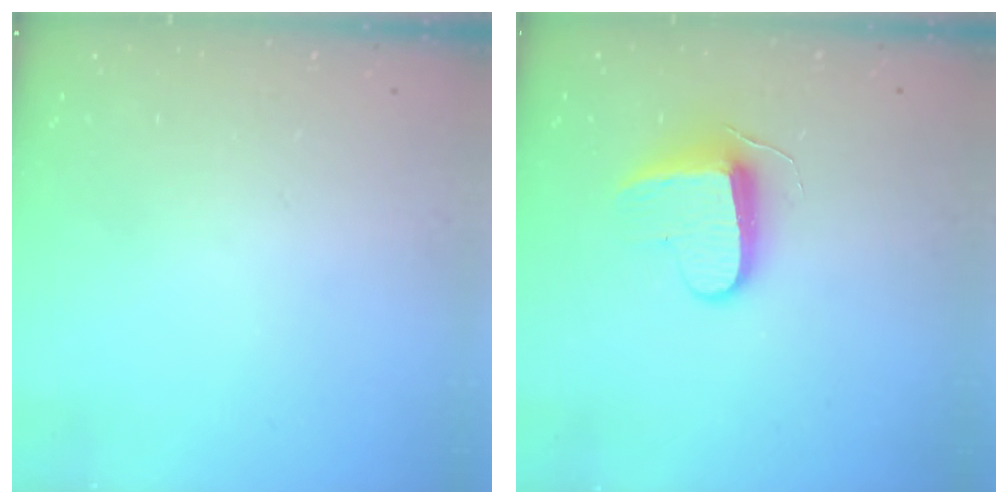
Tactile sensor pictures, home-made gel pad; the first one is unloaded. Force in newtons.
{"total": 9.2, "press": 9.2, "slide": 0.7}